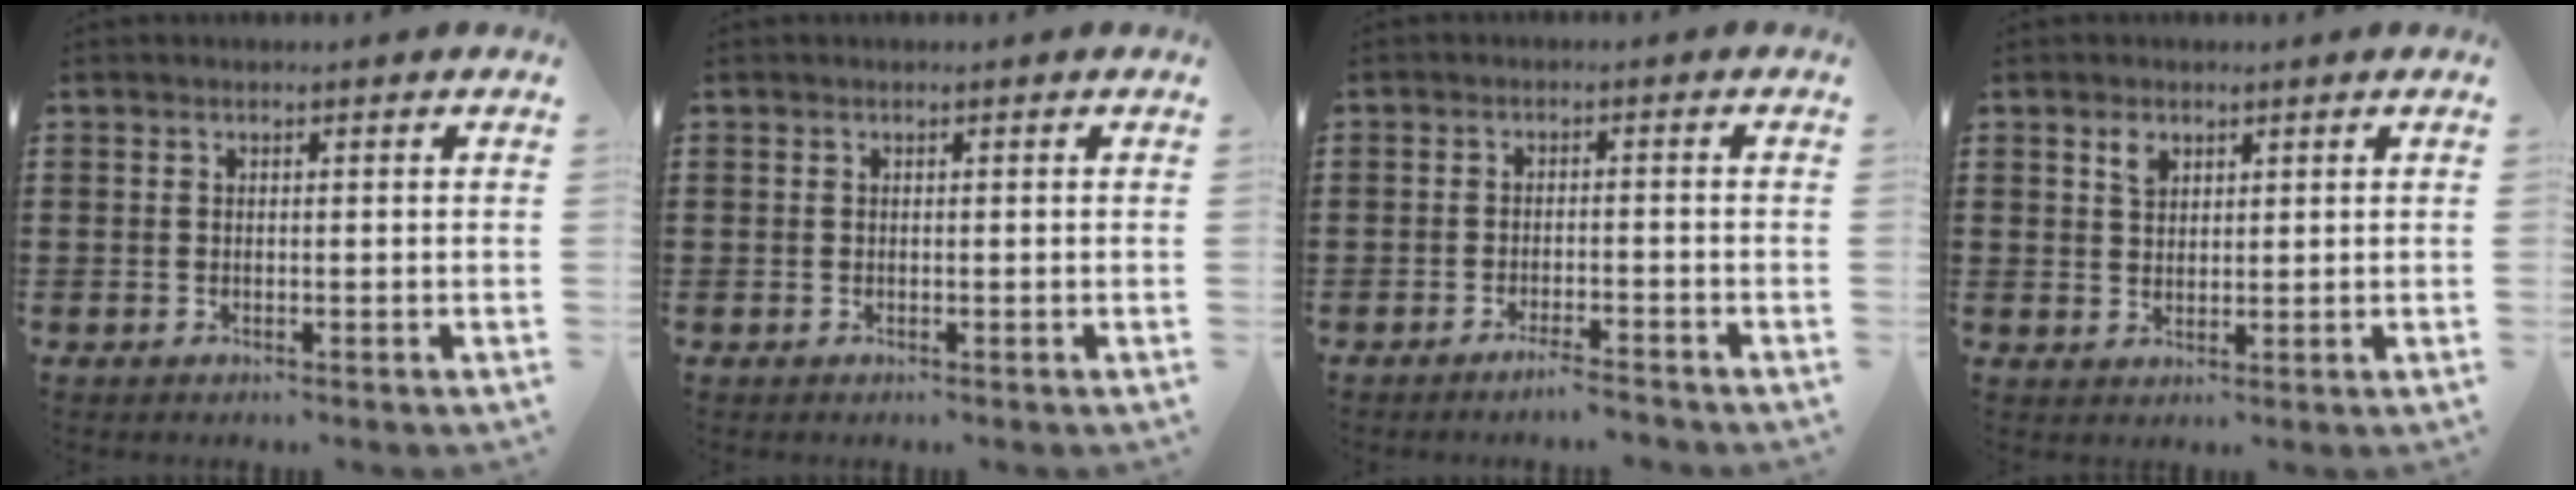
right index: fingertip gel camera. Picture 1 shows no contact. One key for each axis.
{"total": 0.0}
{"total": 2.6, "fx": -2.2, "fy": 0.0, "fz": 1.3, "tx": -0.021, "ty": 0.003, "tz": -0.043}
{"total": 2.3, "fx": 1.5, "fy": 1.4, "fz": 1.0, "tx": -0.017, "ty": 0.000, "tz": 0.026}